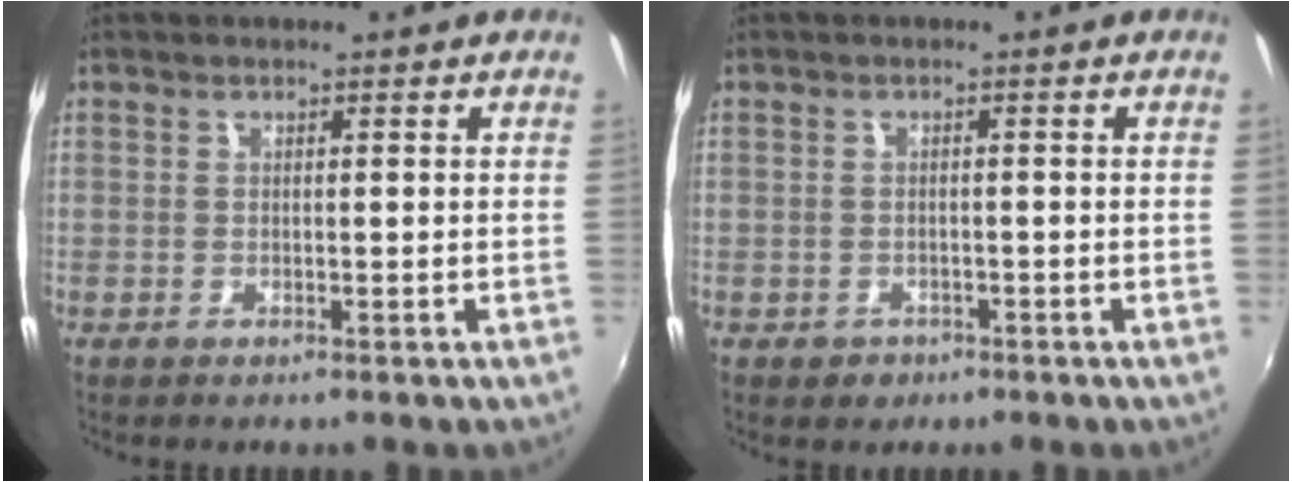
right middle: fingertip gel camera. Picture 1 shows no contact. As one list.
[{"total": 2.2, "force": [-1.1, 1.8, 0.6], "torque": [-0.015, -0.003, -0.014]}]